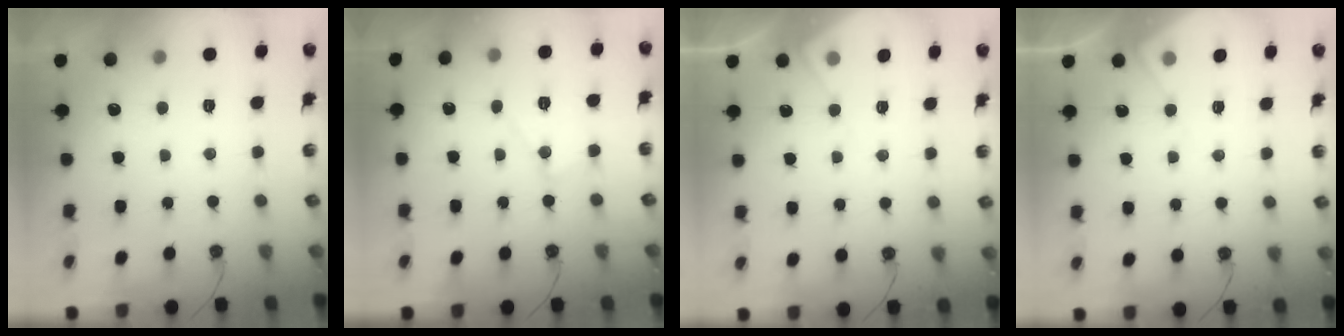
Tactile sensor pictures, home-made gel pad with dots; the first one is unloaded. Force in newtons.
{"total": 8.8, "press": 8.8, "slide": 0.7}
{"total": 6.0, "press": 6.0, "slide": 0.9}
{"total": 6.0, "press": 6.0, "slide": 0.9}